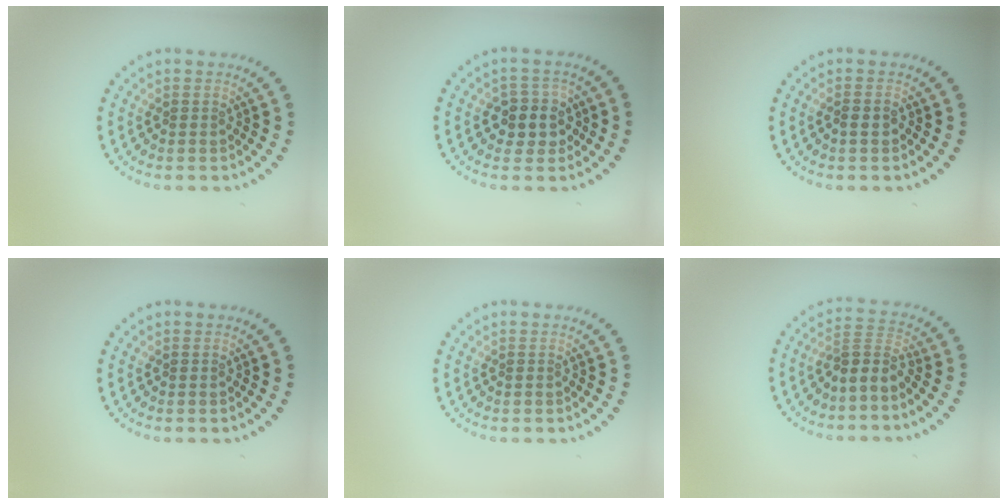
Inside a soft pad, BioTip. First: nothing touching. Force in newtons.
{"total": 3.0, "press": 2.7, "slide": 1.2}
{"total": 0.6, "press": 0.6, "slide": 0.3}
{"total": 0.0}
{"total": 0.0}
{"total": 2.9, "press": 2.1, "slide": 2.0}